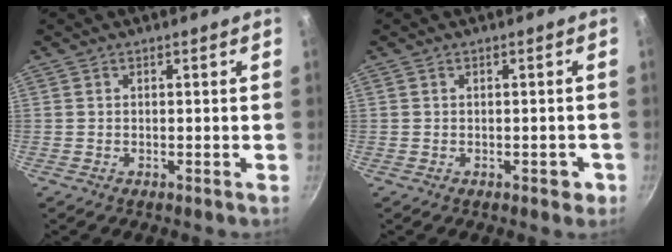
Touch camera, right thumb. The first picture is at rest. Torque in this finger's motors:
{"motor_torque": [0.23, 0.07, -0.21, 0.02, 0.12]}